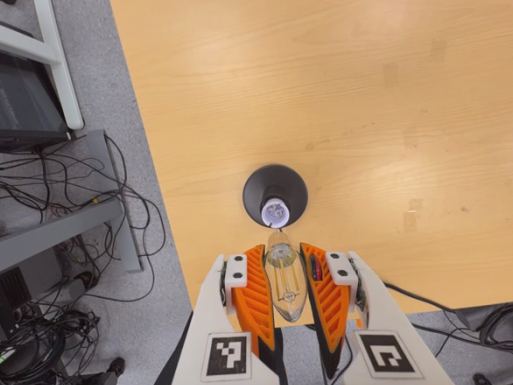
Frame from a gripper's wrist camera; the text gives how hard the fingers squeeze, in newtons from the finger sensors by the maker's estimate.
{"total": 23.6, "left": 24.7, "right": 22.5}